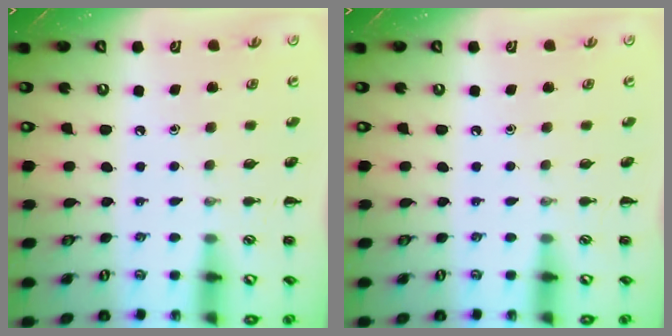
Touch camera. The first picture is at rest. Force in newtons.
{"total": 0.0}